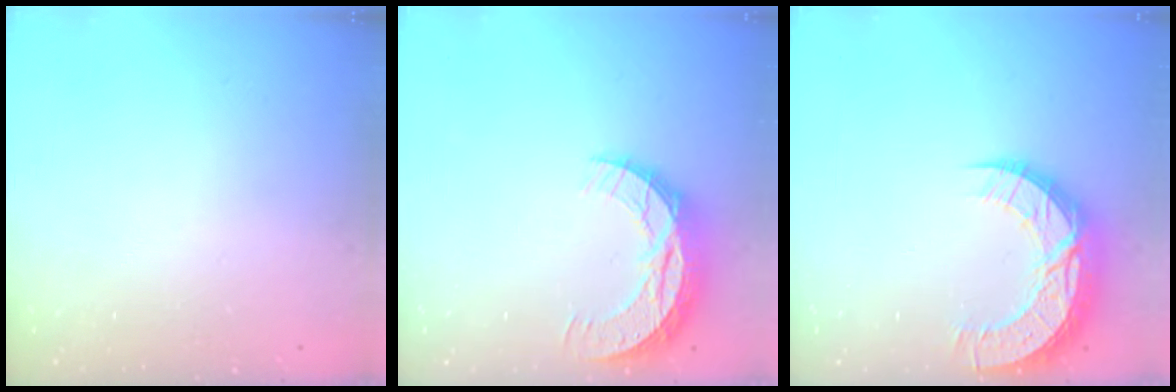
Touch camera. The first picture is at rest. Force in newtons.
{"total": 10.4, "press": 10.4, "slide": 0.6}
{"total": 13.7, "press": 13.7, "slide": 1.0}